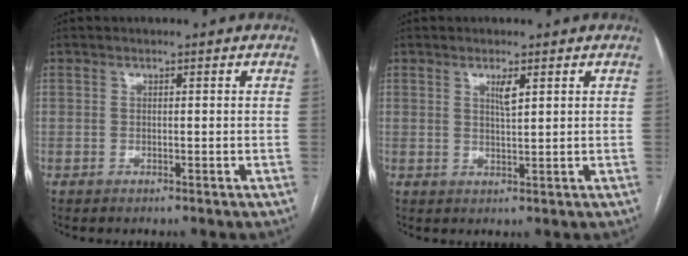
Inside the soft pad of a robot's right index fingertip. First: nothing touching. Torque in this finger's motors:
{"motor_torque": [0.33, 0.26, 0.03, 0.05]}